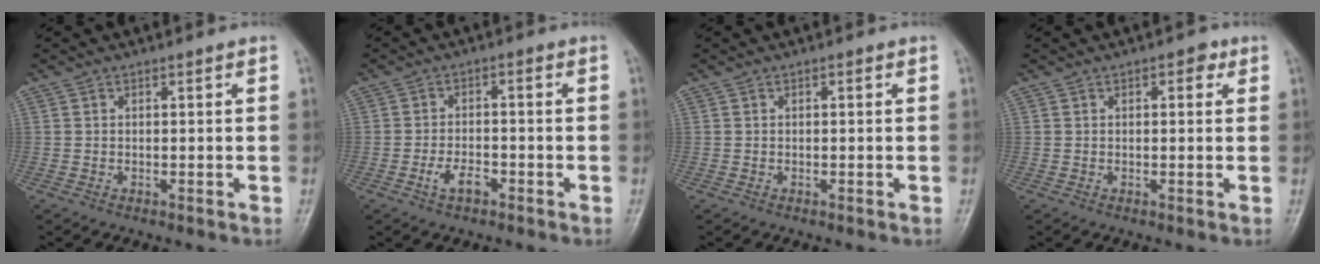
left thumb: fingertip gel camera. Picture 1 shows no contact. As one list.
[{"total": 4.1, "force": [-2.2, 2.1, 2.7], "torque": [-0.047, 0.020, -0.041]}, {"total": 0.0}, {"total": 2.3, "force": [1.0, 1.4, 1.7], "torque": [-0.008, 0.004, 0.007]}]